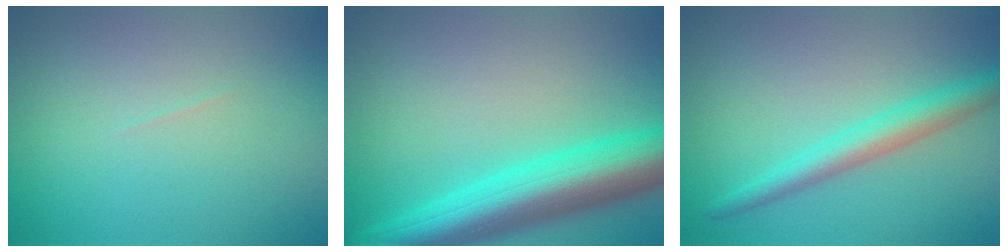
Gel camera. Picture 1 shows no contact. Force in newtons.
{"total": 8.8, "press": 8.8, "slide": 0.3}
{"total": 3.1, "press": 3.1, "slide": 0.1}